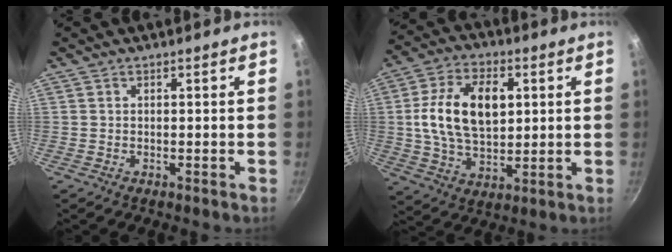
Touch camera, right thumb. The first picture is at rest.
{"total": 15.8, "force": [2.6, 9.8, 12.2], "torque": [-0.201, 0.003, 0.043]}